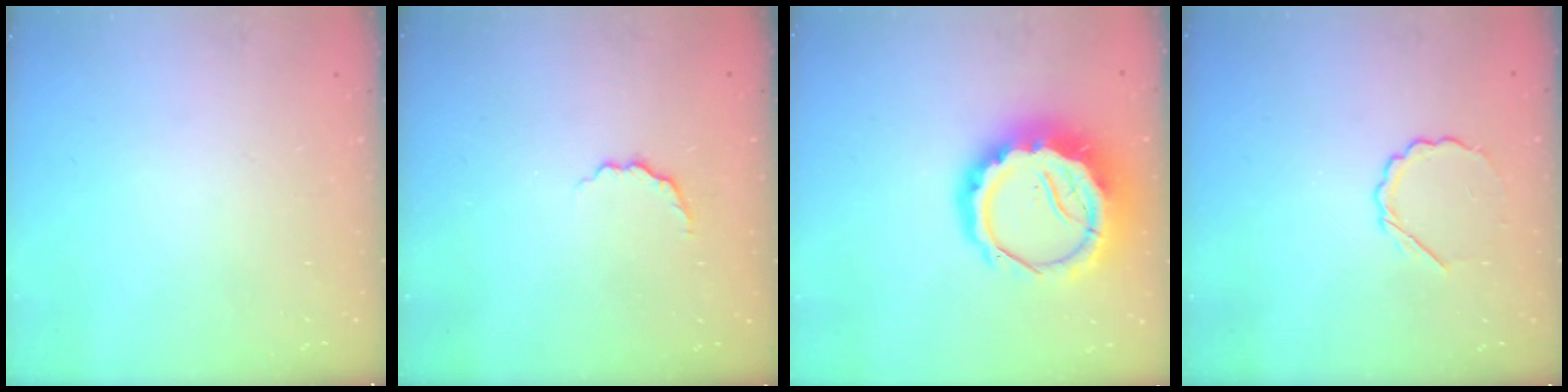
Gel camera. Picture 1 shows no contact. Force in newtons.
{"total": 3.2, "press": 3.1, "slide": 0.8}
{"total": 17.1, "press": 16.7, "slide": 3.8}
{"total": 4.9, "press": 4.7, "slide": 1.3}